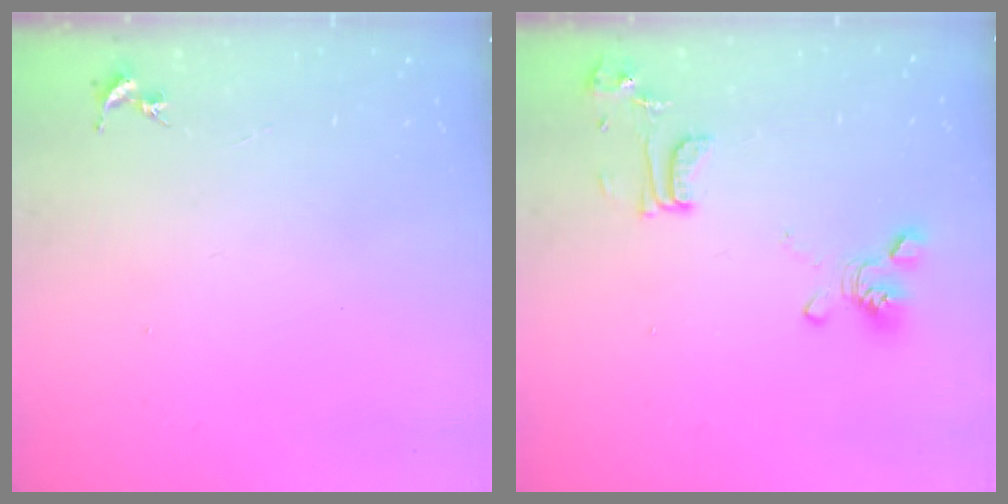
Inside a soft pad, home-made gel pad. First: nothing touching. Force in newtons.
{"total": 13.5, "press": 13.4, "slide": 1.8}